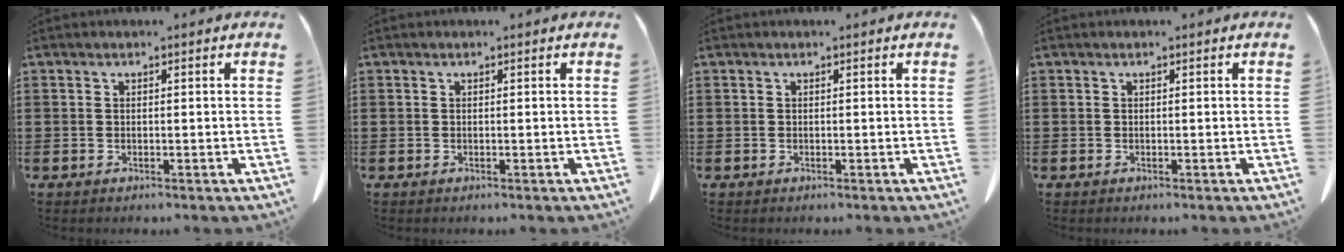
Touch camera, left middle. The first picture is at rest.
{"total": 0.0}
{"total": 0.0}
{"total": 0.0}